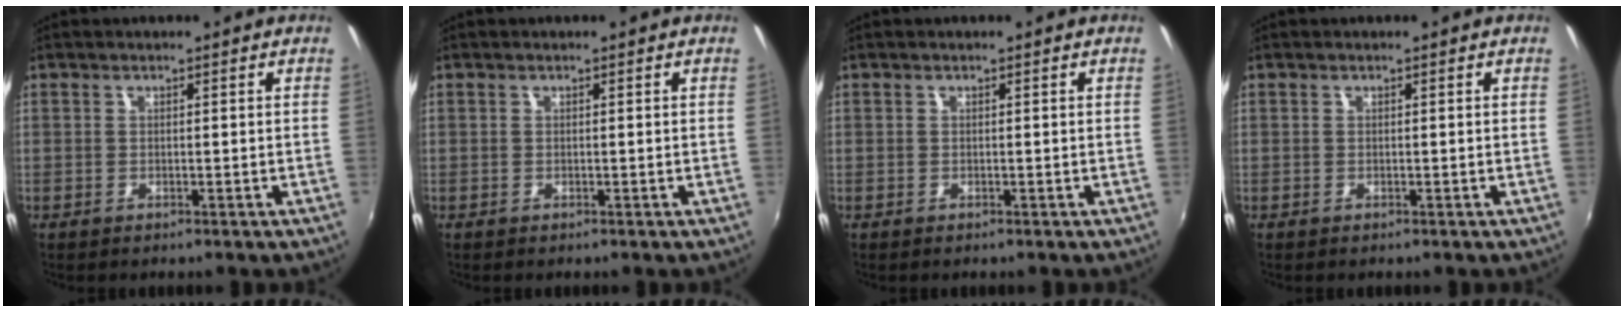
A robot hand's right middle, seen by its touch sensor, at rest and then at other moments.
{"total": 0.0}
{"total": 0.0}
{"total": 0.0}